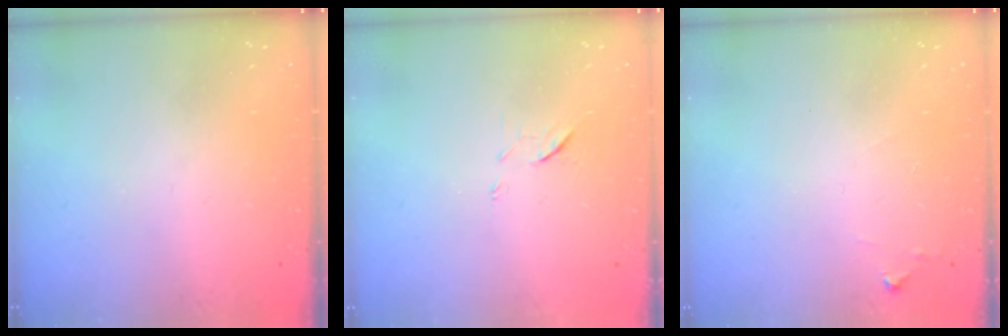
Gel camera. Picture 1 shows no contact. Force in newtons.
{"total": 5.8, "press": 5.7, "slide": 1.3}
{"total": 4.4, "press": 4.4, "slide": 0.7}